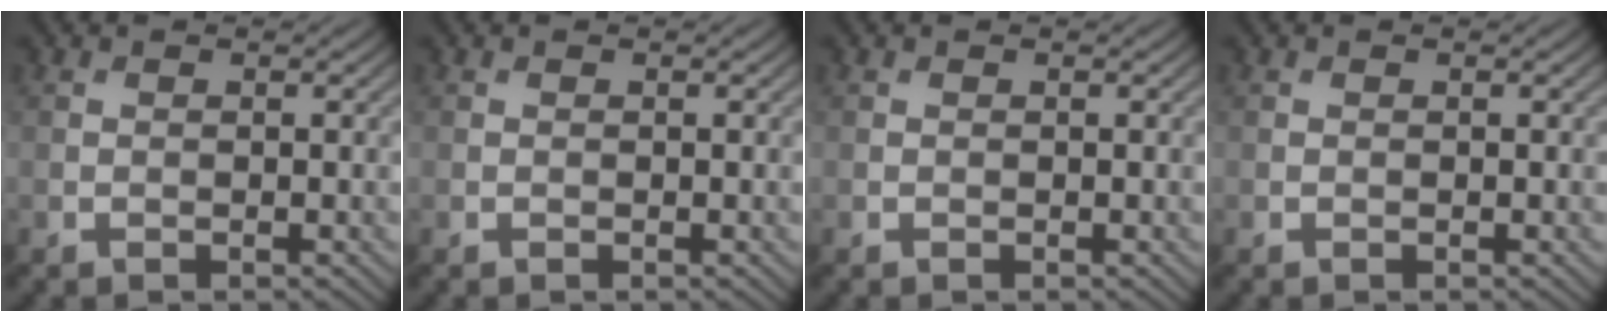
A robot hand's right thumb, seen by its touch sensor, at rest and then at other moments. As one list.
[{"total": 0.0}, {"total": 0.0}, {"total": 0.0}]